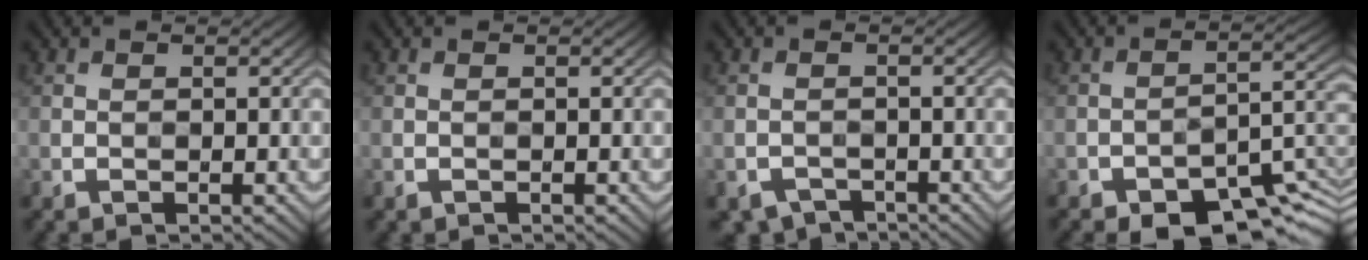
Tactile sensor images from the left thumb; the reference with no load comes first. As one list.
[{"total": 0.0}, {"total": 2.5, "force": [-2.1, 1.3, 0.6], "torque": [-0.009, -0.004, -0.038]}, {"total": 12.0, "force": [-8.5, 4.6, 7.1], "torque": [-0.095, -0.007, -0.125]}]